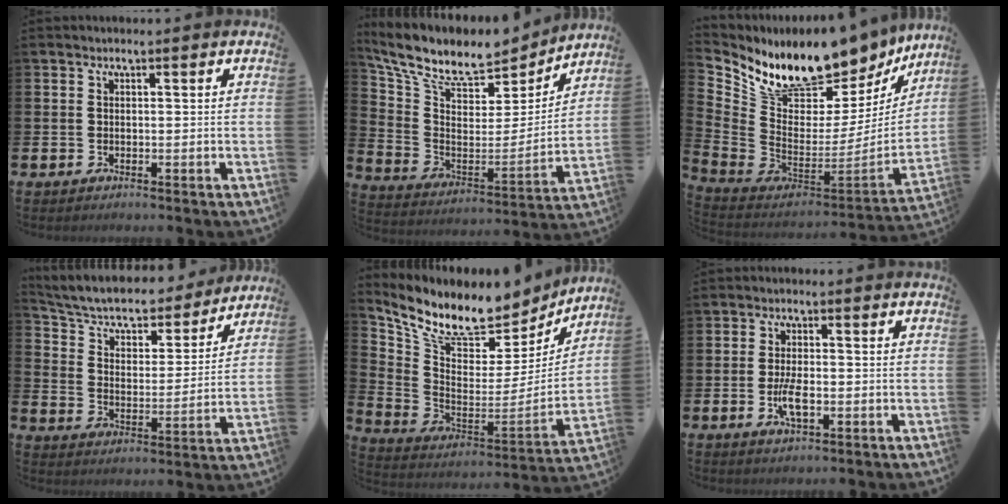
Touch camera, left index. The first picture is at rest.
{"total": 10.3, "force": [8.7, 3.8, 3.9], "torque": [-0.120, -0.056, 0.151]}
{"total": 10.1, "force": [8.9, 4.3, 2.2], "torque": [-0.082, -0.080, 0.157]}
{"total": 6.8, "force": [6.1, 2.3, 1.9], "torque": [-0.075, -0.041, 0.102]}
{"total": 9.6, "force": [7.8, 4.2, 3.7], "torque": [-0.106, -0.058, 0.136]}
{"total": 4.1, "force": [-1.0, 1.6, 3.6], "torque": [-0.062, -0.004, -0.021]}